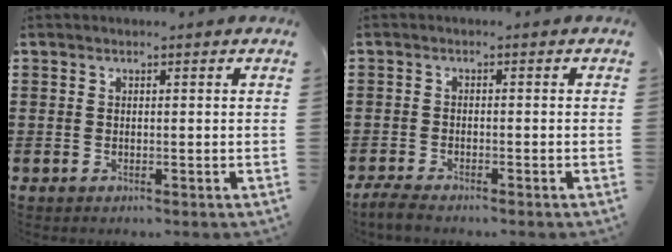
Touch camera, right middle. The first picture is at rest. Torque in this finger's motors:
{"motor_torque": [1.19, 0.22, 0.14, 0.03]}